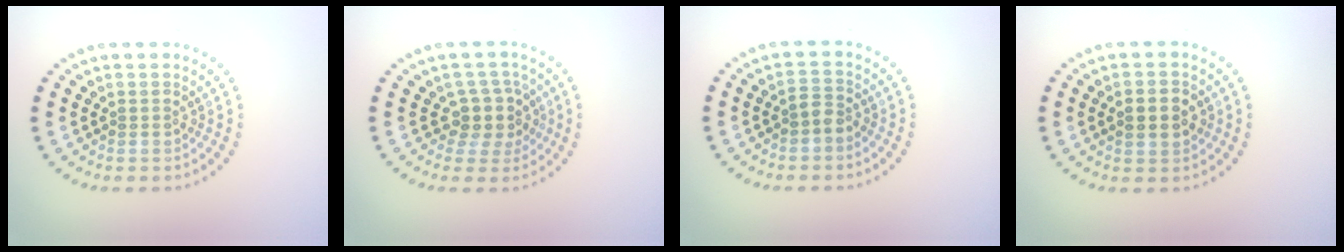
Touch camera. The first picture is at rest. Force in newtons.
{"total": 3.0, "press": 2.3, "slide": 1.8}
{"total": 1.5, "press": 1.4, "slide": 0.7}
{"total": 3.5, "press": 3.4, "slide": 0.2}